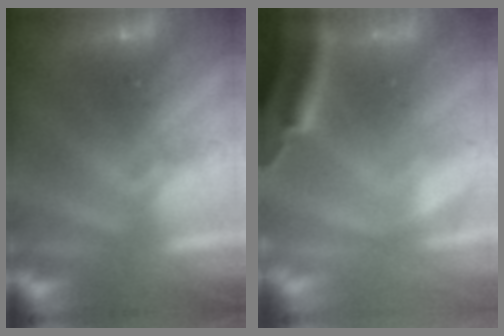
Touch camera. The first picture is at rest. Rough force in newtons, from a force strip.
{"total": 3.5}